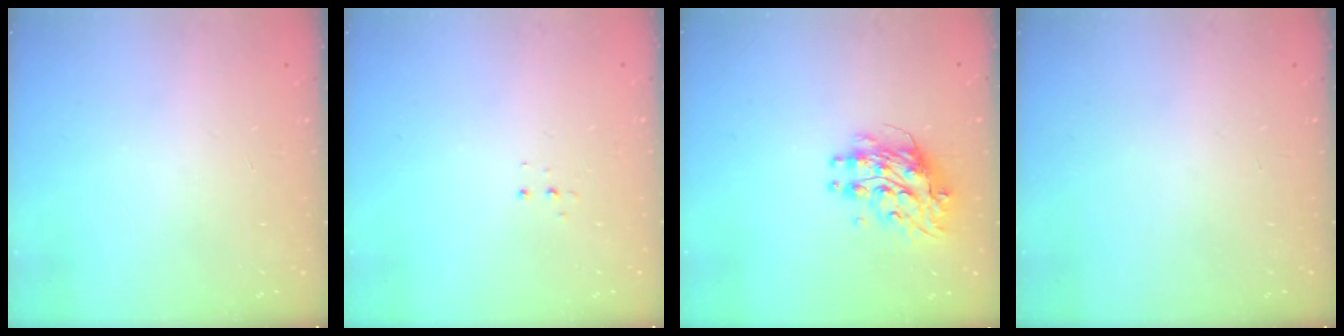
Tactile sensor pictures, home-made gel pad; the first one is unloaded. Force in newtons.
{"total": 3.3, "press": 3.2, "slide": 0.6}
{"total": 9.0, "press": 9.0, "slide": 0.9}
{"total": 0.0}